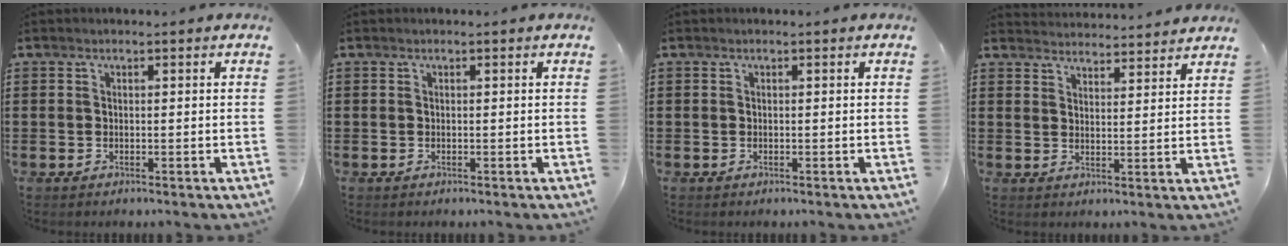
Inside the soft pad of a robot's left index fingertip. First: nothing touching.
{"total": 0.0}
{"total": 0.0}
{"total": 3.4, "force": [3.3, -0.1, -0.2], "torque": [0.002, -0.020, 0.060]}